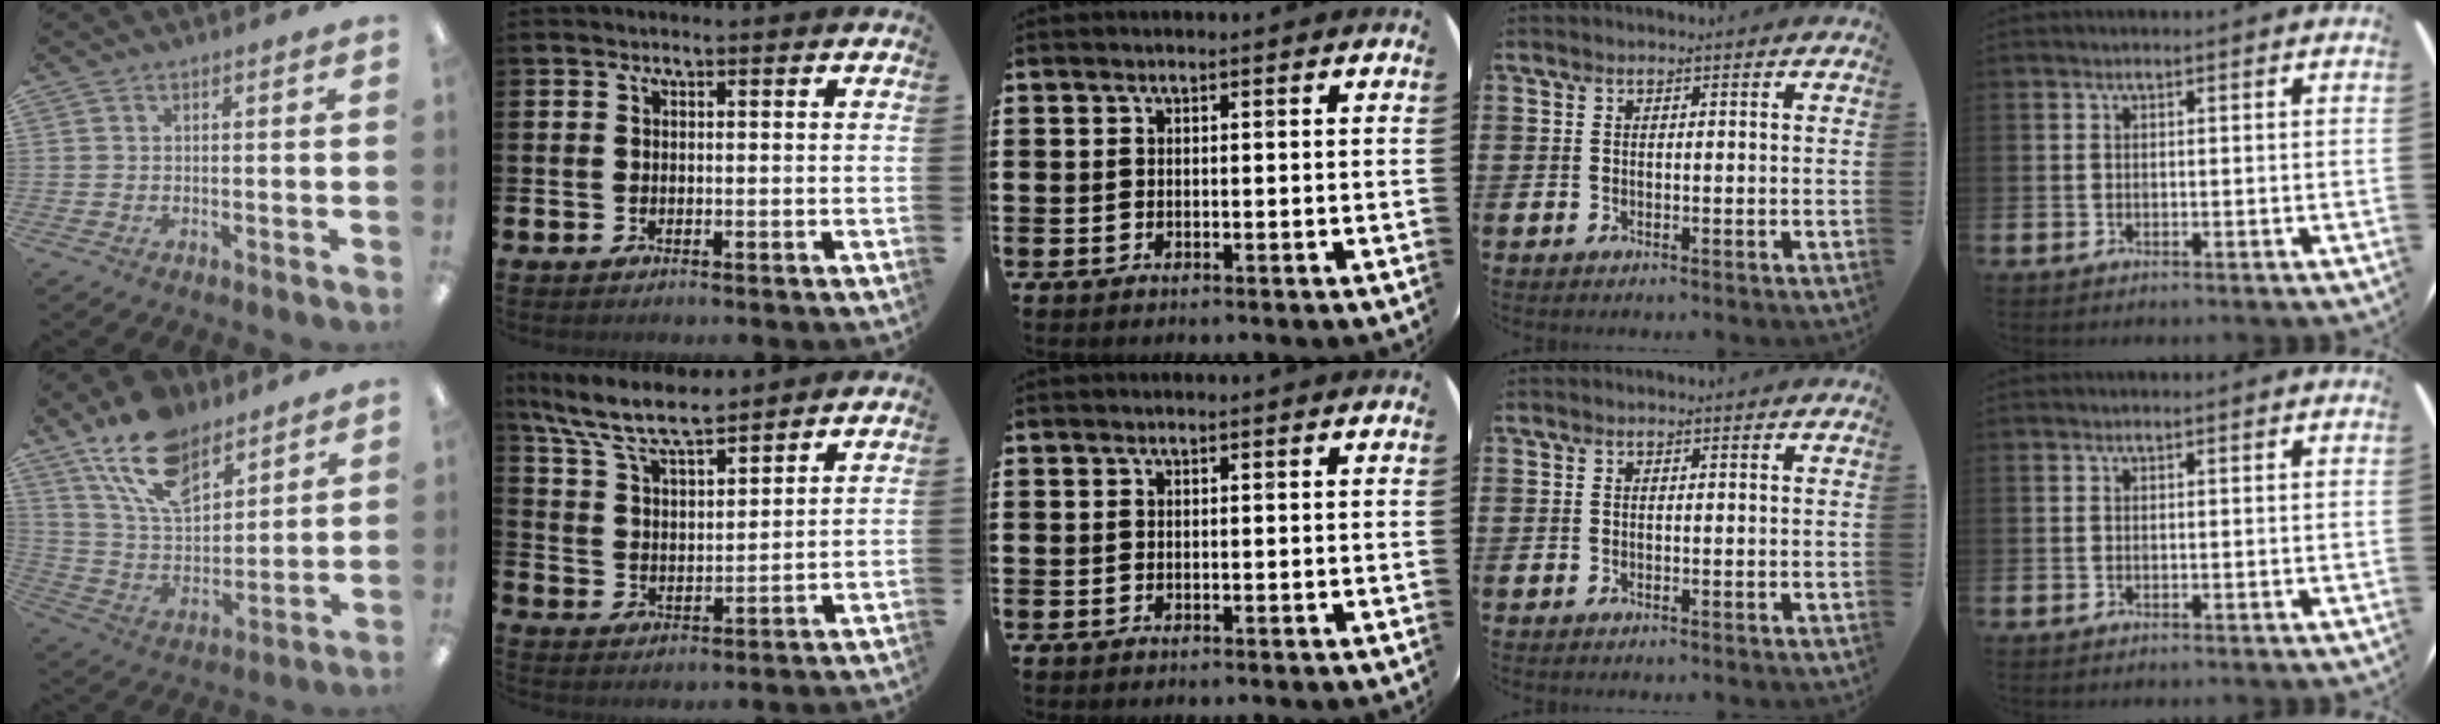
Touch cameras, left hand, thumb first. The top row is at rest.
{"thumb": {"total": 17.1, "force": [11.7, 8.7, 9.0], "torque": [-0.175, -0.047, 0.217]}, "index": {"total": 8.7, "force": [7.9, 1.4, 3.4], "torque": [-0.096, -0.043, 0.141]}}